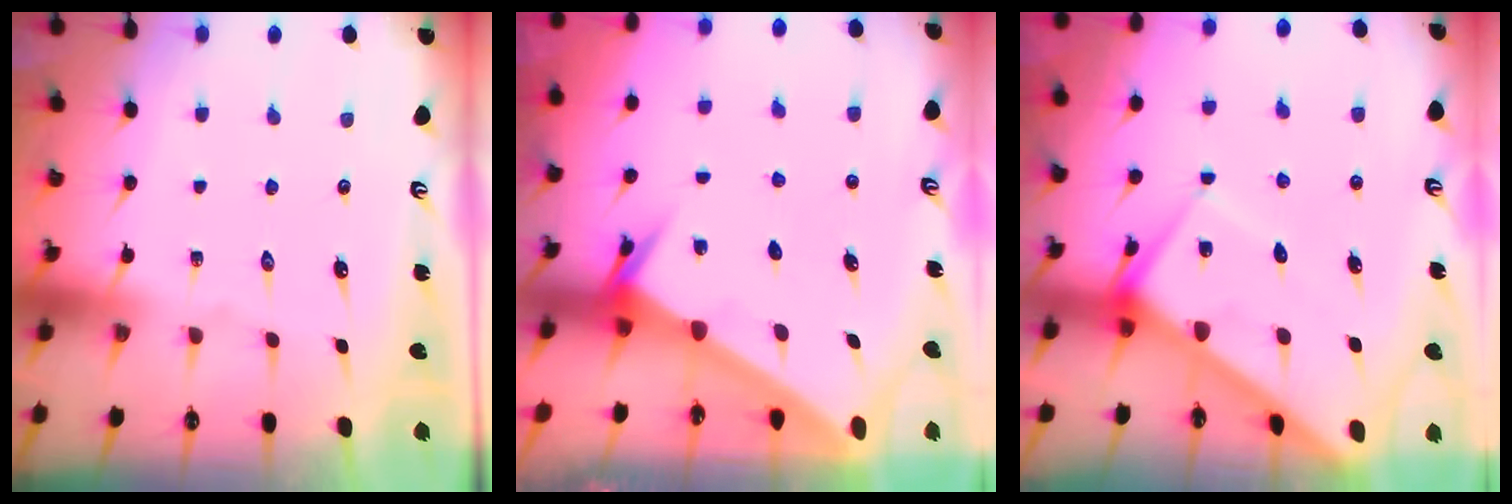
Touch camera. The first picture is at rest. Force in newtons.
{"total": 3.7, "press": 3.6, "slide": 0.4}
{"total": 9.4, "press": 9.3, "slide": 1.0}